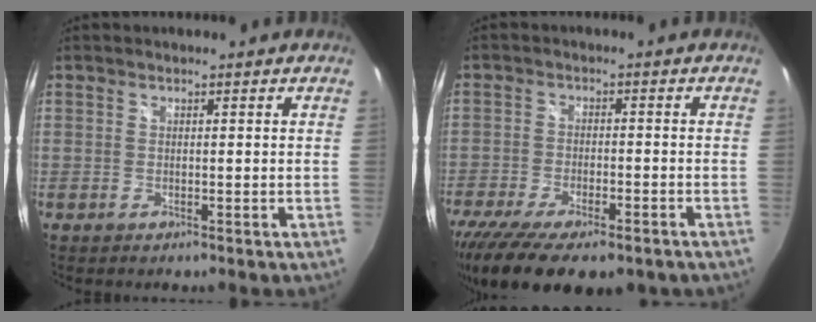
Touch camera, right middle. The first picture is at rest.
{"total": 17.5, "force": [-12.7, 6.1, 10.5], "torque": [-0.223, -0.061, -0.193]}